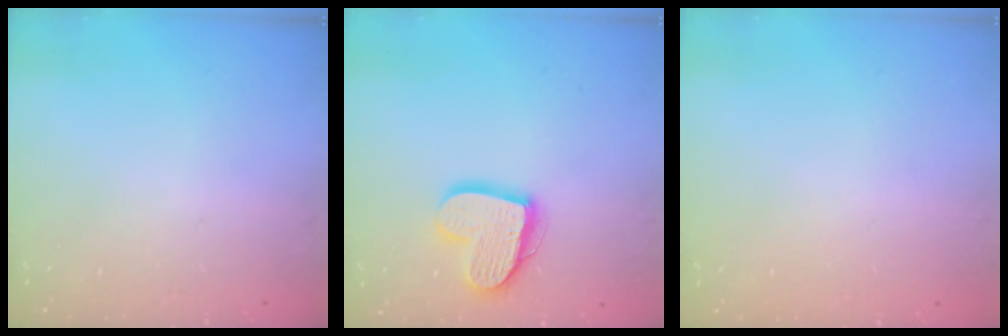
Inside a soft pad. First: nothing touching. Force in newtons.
{"total": 14.8, "press": 14.7, "slide": 1.3}
{"total": 0.0}